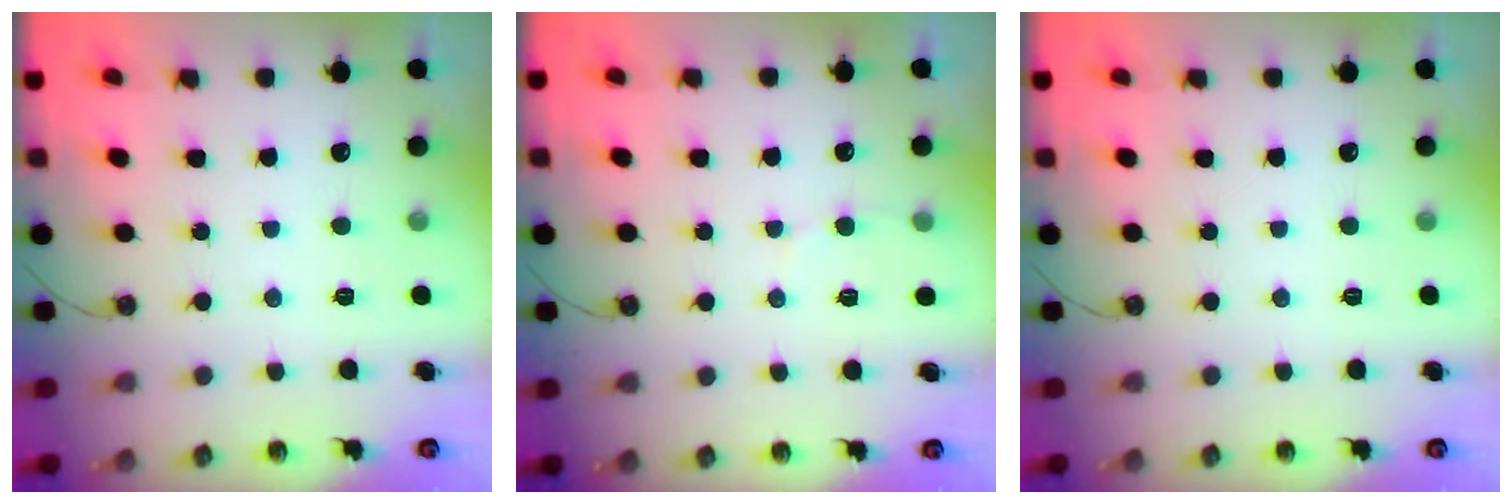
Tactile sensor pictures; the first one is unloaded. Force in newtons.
{"total": 3.7, "press": 3.7, "slide": 0.3}
{"total": 0.0}